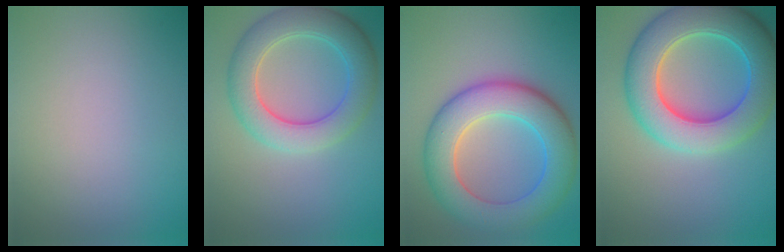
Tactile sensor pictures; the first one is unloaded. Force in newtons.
{"total": 6.6, "press": 6.5, "slide": 0.3}
{"total": 9.2, "press": 9.2, "slide": 0.1}
{"total": 10.1, "press": 10.1, "slide": 0.3}